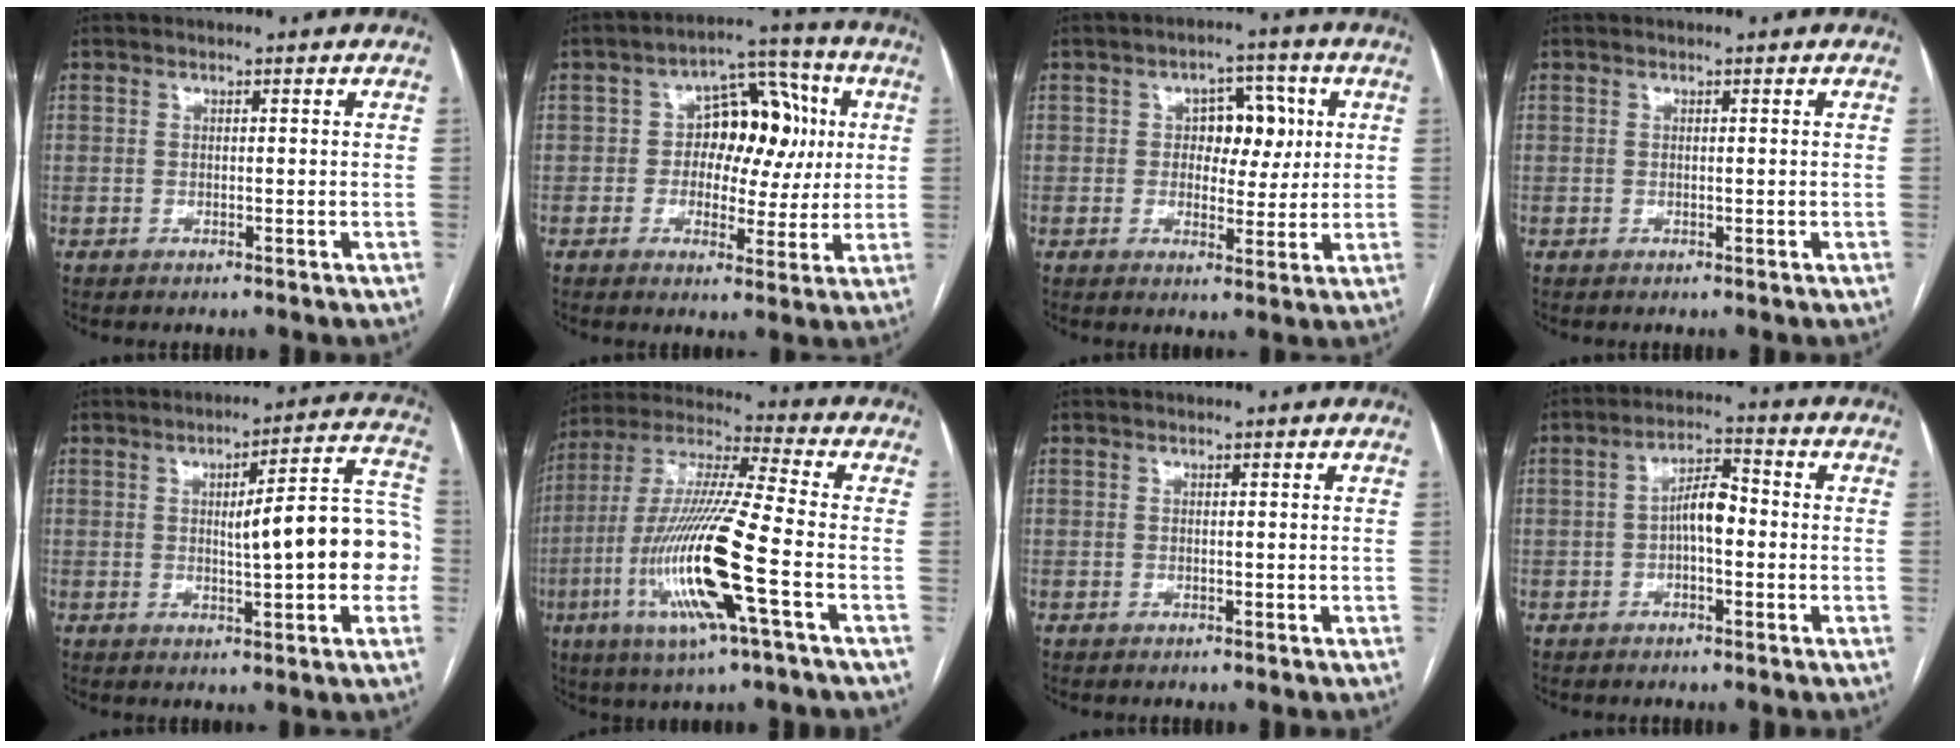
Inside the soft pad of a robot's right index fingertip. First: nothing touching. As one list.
[{"total": 10.3, "force": [1.2, 7.0, 7.5], "torque": [-0.085, 0.037, 0.018]}, {"total": 6.5, "force": [1.2, 4.1, 4.9], "torque": [-0.060, 0.016, 0.020]}, {"total": 0.0}, {"total": 13.1, "force": [-0.5, 2.0, 12.9], "torque": [-0.161, 0.033, -0.006]}, {"total": 18.3, "force": [-5.7, 0.6, 17.4], "torque": [-0.362, -0.017, -0.109]}, {"total": 0.0}, {"total": 5.3, "force": [-0.7, 1.9, 4.9], "torque": [-0.087, 0.020, -0.014]}]